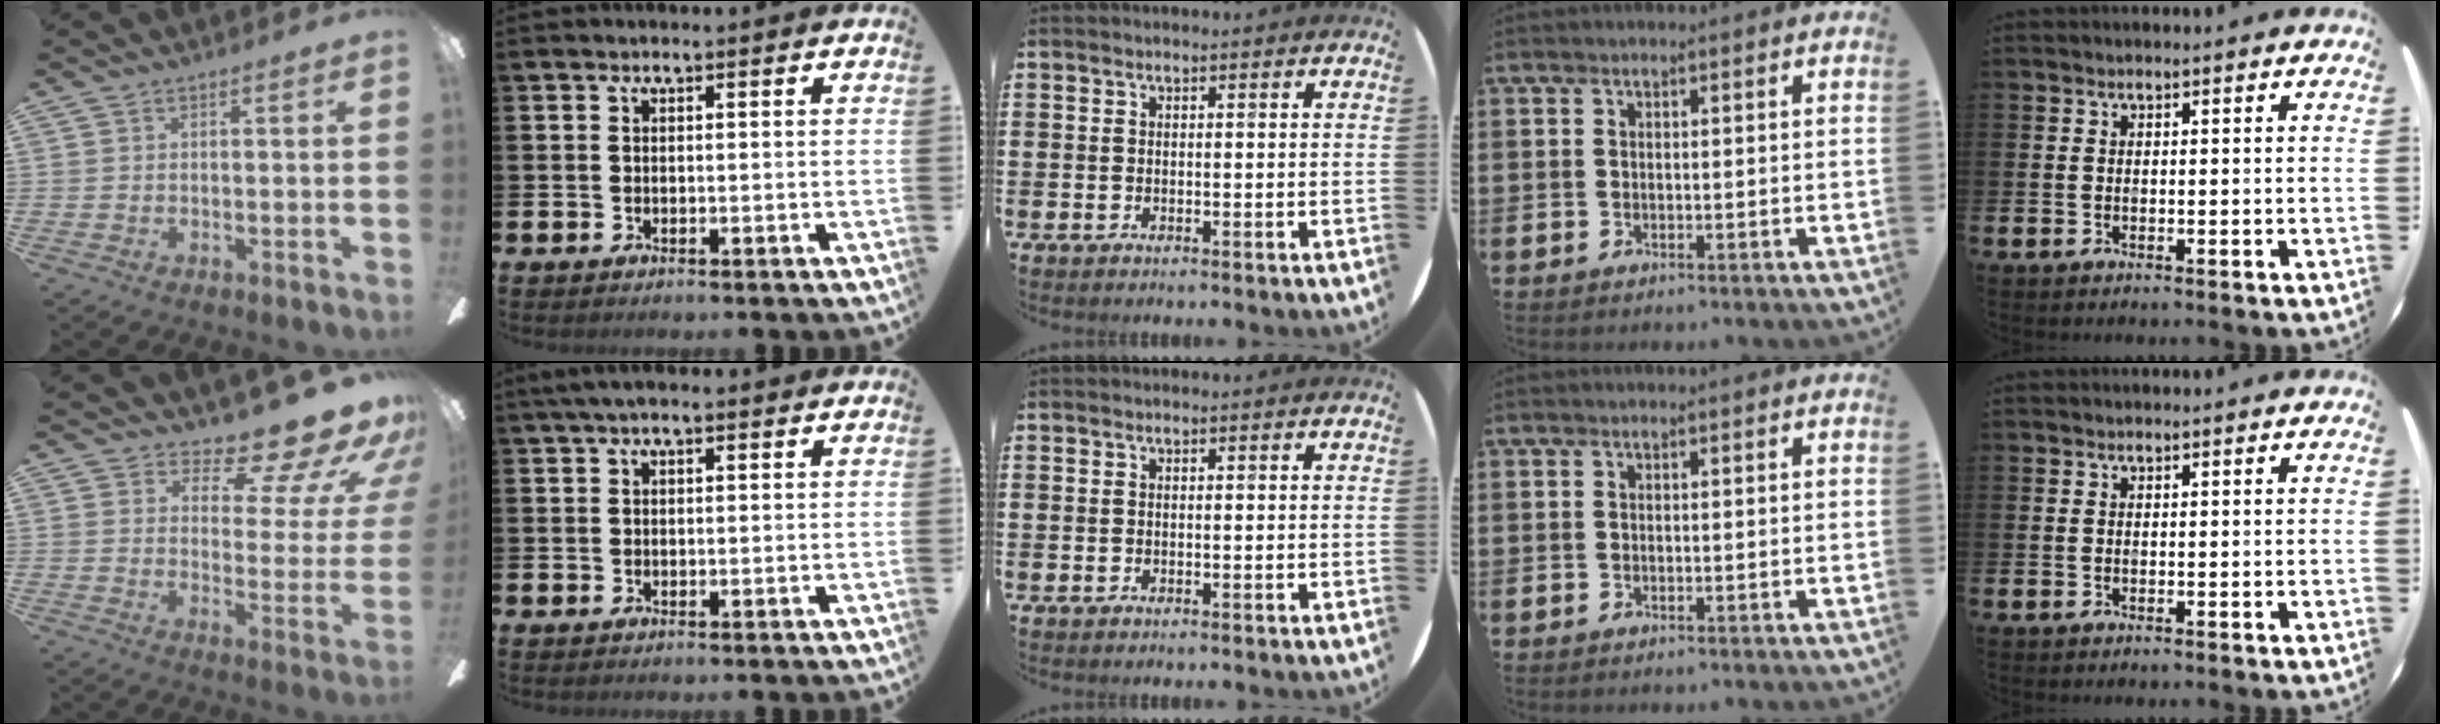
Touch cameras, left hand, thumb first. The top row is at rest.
{"thumb": {"total": 14.1, "force": [11.1, 4.5, 7.5], "torque": [-0.104, -0.094, 0.184]}, "index": {"total": 2.6, "force": [1.8, 1.0, 1.6], "torque": [-0.031, 0.007, 0.032]}}